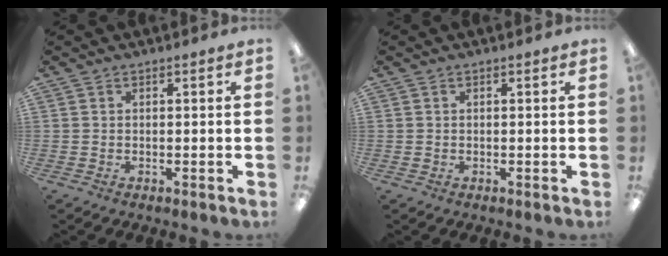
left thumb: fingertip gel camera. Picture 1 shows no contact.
{"total": 0.0}